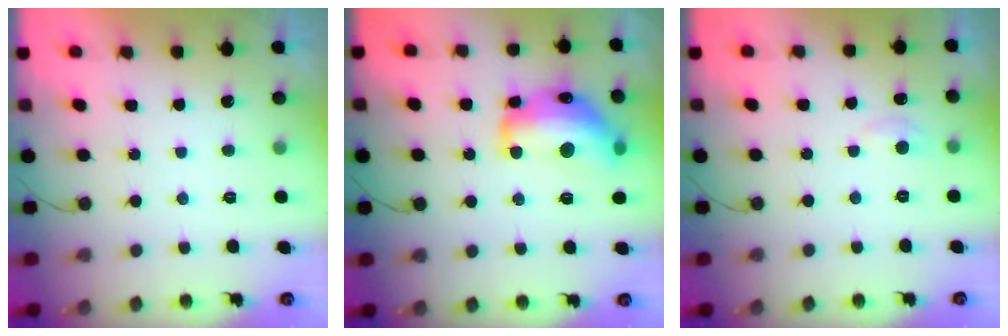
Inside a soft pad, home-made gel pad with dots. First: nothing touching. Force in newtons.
{"total": 19.6, "press": 19.6, "slide": 1.1}
{"total": 4.5, "press": 4.5, "slide": 0.6}